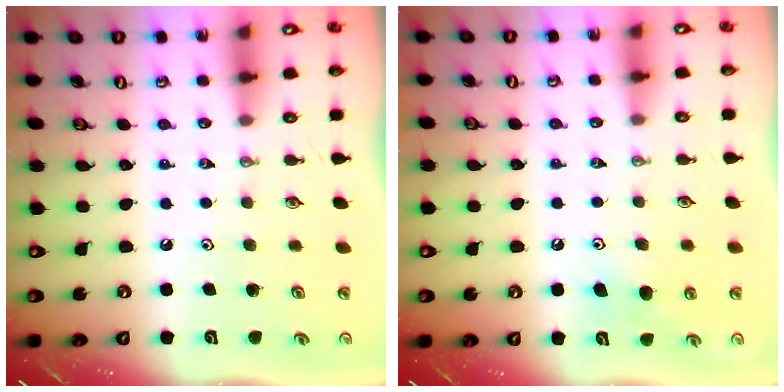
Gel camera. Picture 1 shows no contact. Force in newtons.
{"total": 6.7, "press": 6.7, "slide": 0.9}